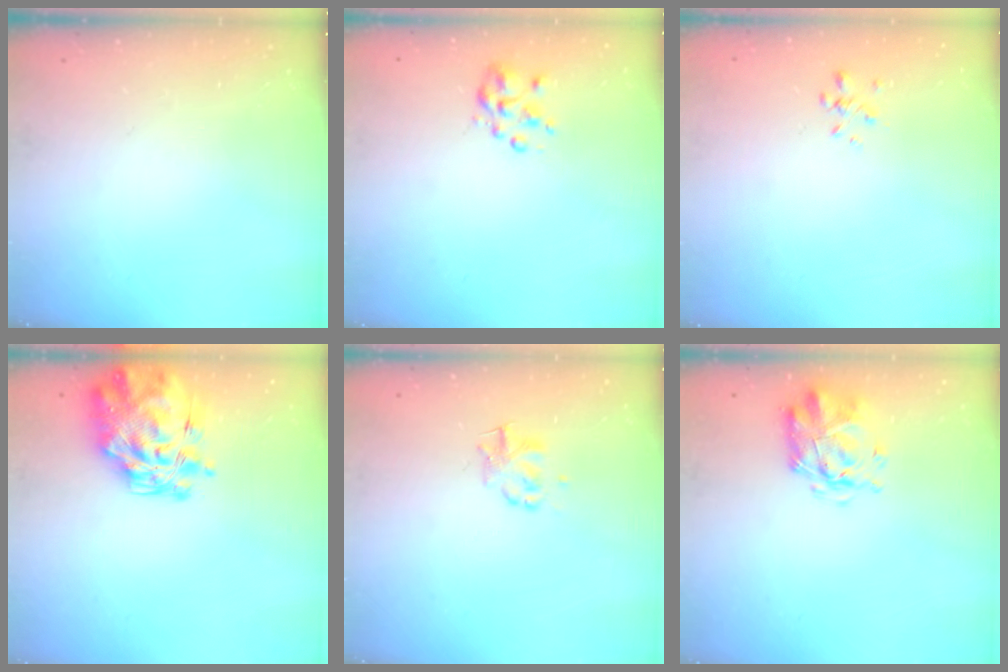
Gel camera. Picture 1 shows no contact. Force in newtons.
{"total": 3.2, "press": 3.1, "slide": 1.0}
{"total": 0.0}
{"total": 13.3, "press": 12.5, "slide": 4.6}
{"total": 2.2, "press": 2.1, "slide": 0.4}
{"total": 3.0, "press": 2.8, "slide": 1.0}